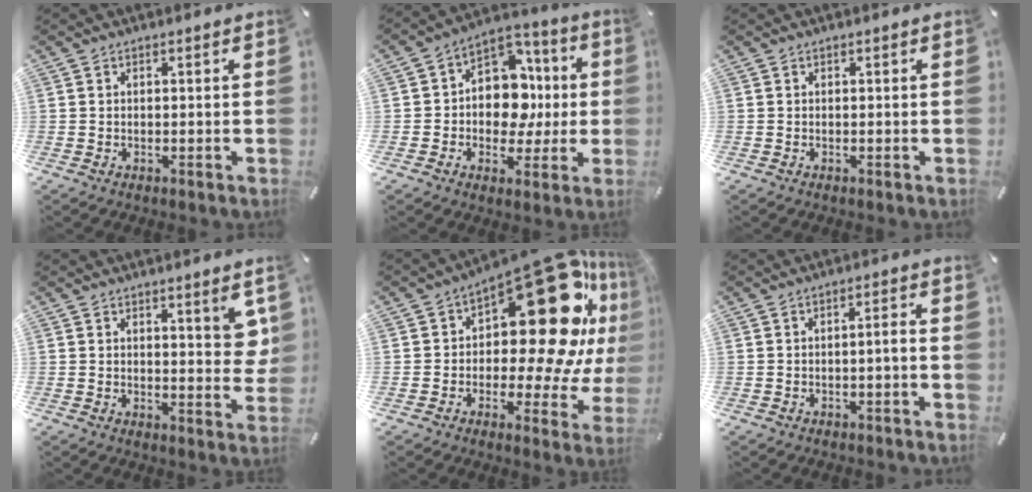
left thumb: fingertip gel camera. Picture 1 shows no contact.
{"total": 13.5, "force": [-0.5, 11.2, 7.5], "torque": [-0.105, -0.004, -0.003]}
{"total": 0.0}
{"total": 6.4, "force": [3.4, 2.2, 4.9], "torque": [-0.057, -0.024, 0.053]}
{"total": 28.1, "force": [9.6, 13.5, 22.6], "torque": [-0.293, -0.091, 0.173]}
{"total": 2.7, "force": [-1.2, 0.4, 2.5], "torque": [-0.042, 0.004, -0.022]}